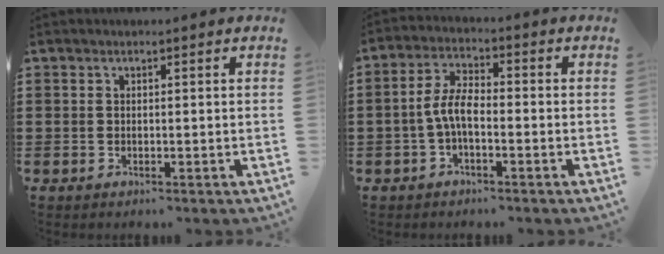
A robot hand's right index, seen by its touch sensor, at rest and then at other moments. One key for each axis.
{"total": 5.3, "fx": -1.3, "fy": 2.2, "fz": 4.7, "tx": -0.111, "ty": -0.001, "tz": -0.032}